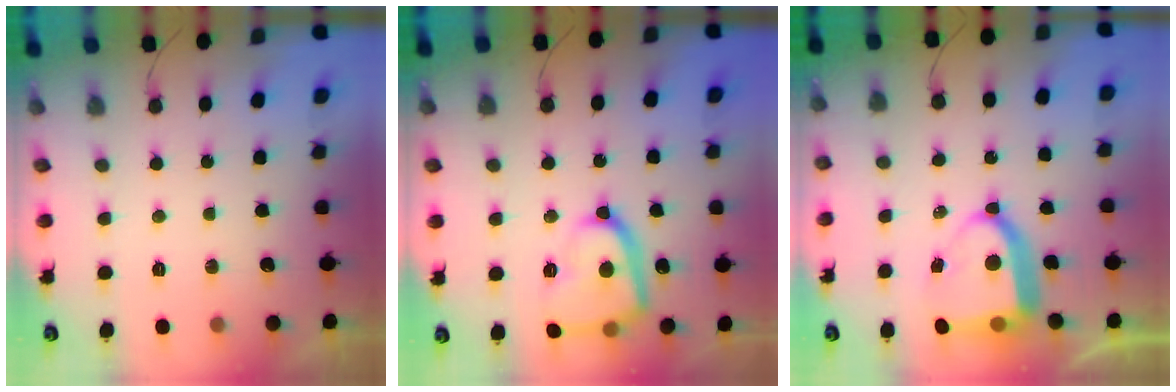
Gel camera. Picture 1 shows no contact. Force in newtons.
{"total": 17.8, "press": 17.7, "slide": 1.6}
{"total": 11.8, "press": 11.7, "slide": 1.4}